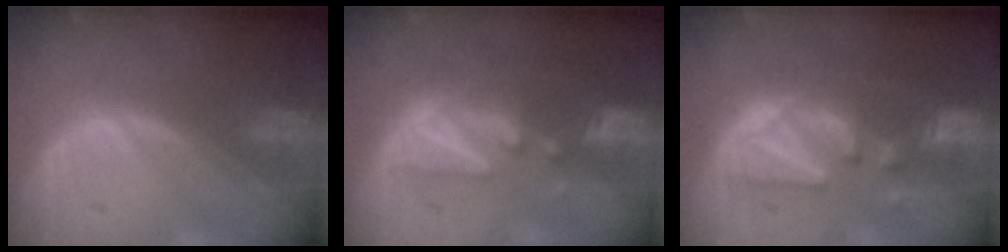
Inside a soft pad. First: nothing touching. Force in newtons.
{"total": 8.2, "press": 7.4, "slide": 3.6}
{"total": 8.9, "press": 8.8, "slide": 1.0}